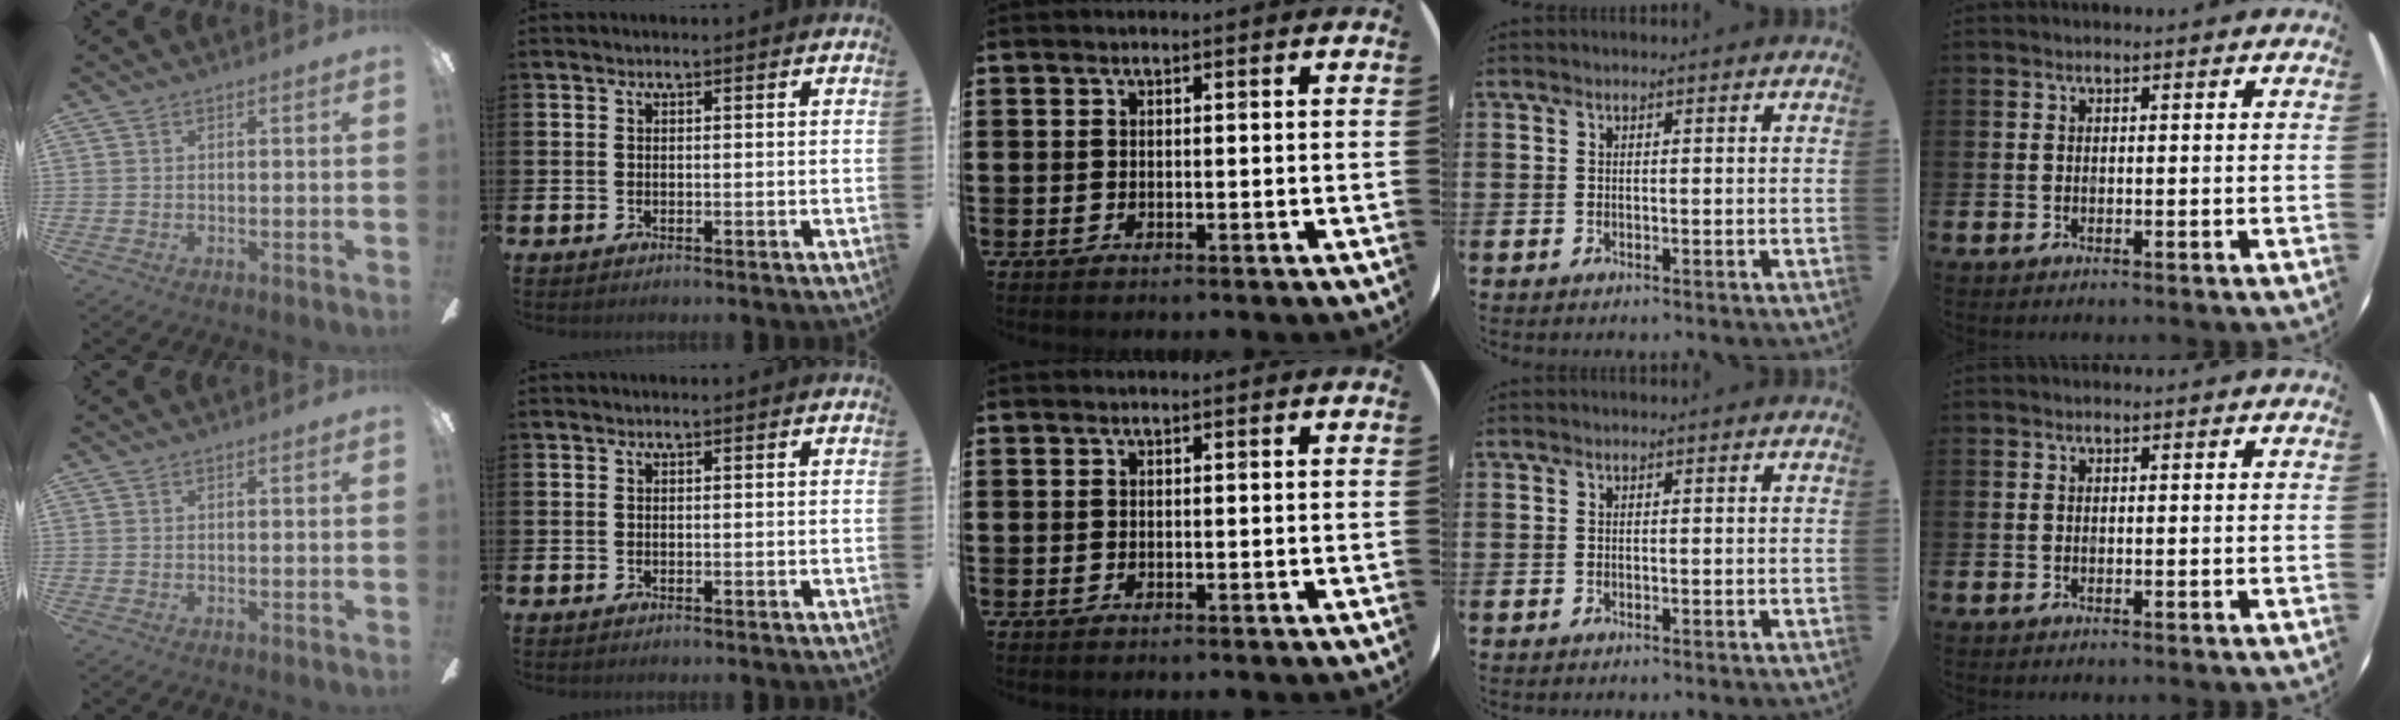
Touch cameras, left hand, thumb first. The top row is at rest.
{}